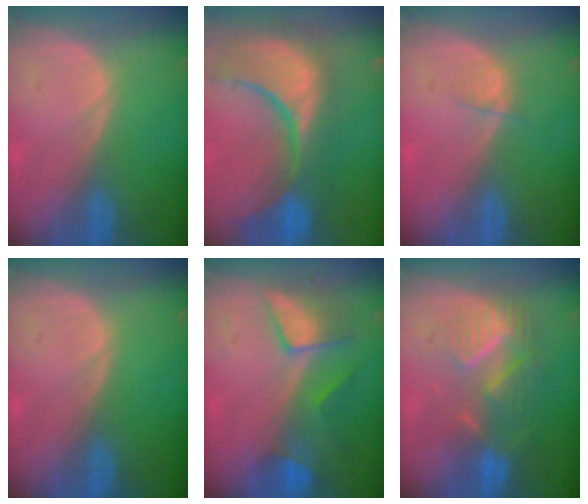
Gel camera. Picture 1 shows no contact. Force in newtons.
{"total": 14.9, "press": 12.0, "slide": 8.9}
{"total": 1.4, "press": 1.3, "slide": 0.6}
{"total": 0.0}
{"total": 7.5, "press": 6.9, "slide": 3.0}
{"total": 8.9, "press": 7.8, "slide": 4.4}